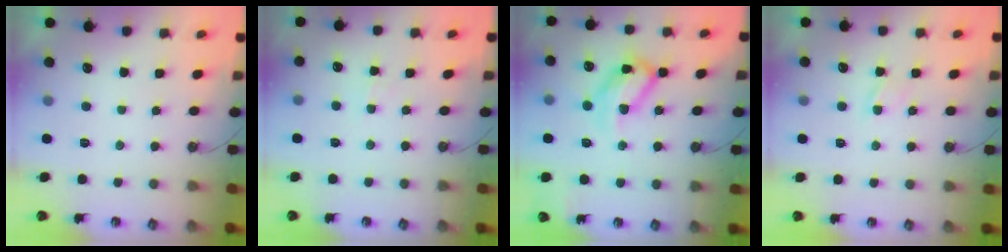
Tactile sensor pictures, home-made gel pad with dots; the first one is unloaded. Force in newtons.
{"total": 2.1, "press": 2.1, "slide": 0.4}
{"total": 15.8, "press": 15.7, "slide": 2.2}
{"total": 2.8, "press": 2.8, "slide": 0.4}